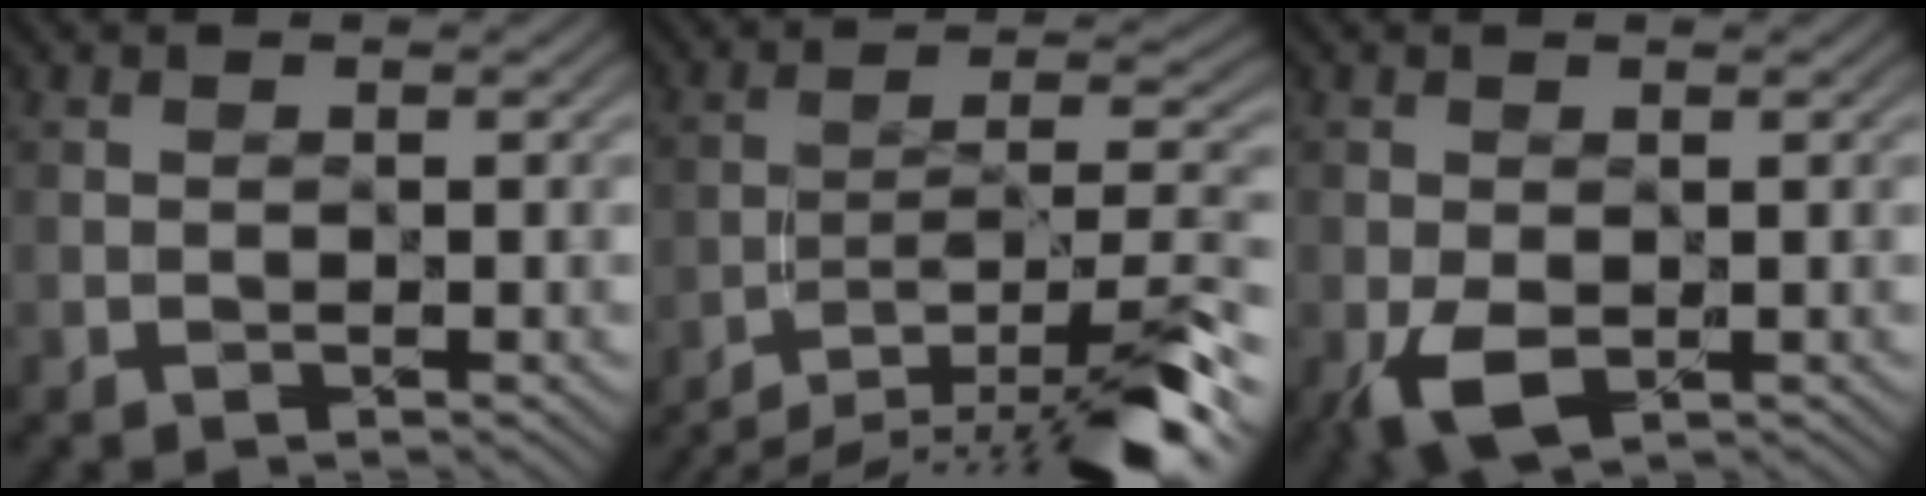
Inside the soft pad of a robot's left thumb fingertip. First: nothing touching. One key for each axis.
{"total": 13.2, "fx": -10.6, "fy": 2.9, "fz": 7.3, "tx": -0.127, "ty": 0.000, "tz": -0.168}
{"total": 3.7, "fx": -1.2, "fy": 2.2, "fz": 2.7, "tx": -0.064, "ty": -0.015, "tz": -0.022}